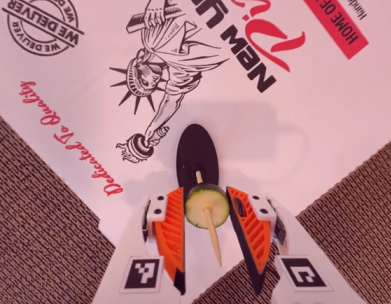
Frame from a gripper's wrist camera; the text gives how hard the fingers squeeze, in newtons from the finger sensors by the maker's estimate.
{"total": 7.6, "left": 7.6, "right": 7.7}